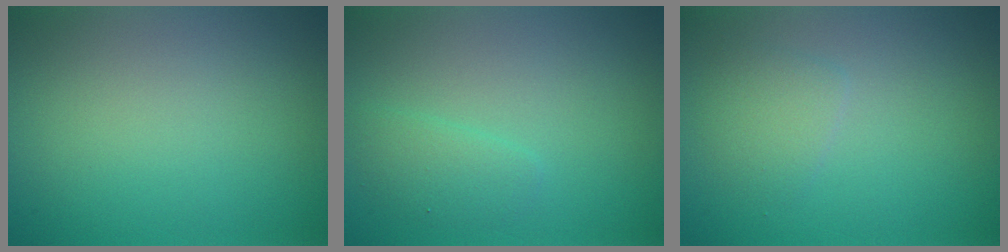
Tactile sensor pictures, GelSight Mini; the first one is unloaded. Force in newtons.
{"total": 1.6, "press": 1.6, "slide": 0.0}
{"total": 1.8, "press": 1.8, "slide": 0.1}